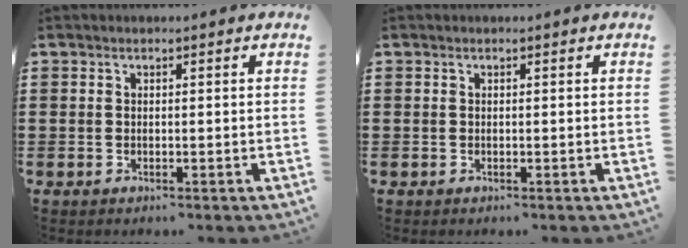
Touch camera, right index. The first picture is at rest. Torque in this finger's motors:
{"motor_torque": [0.00, 0.00, 0.00, -0.01]}